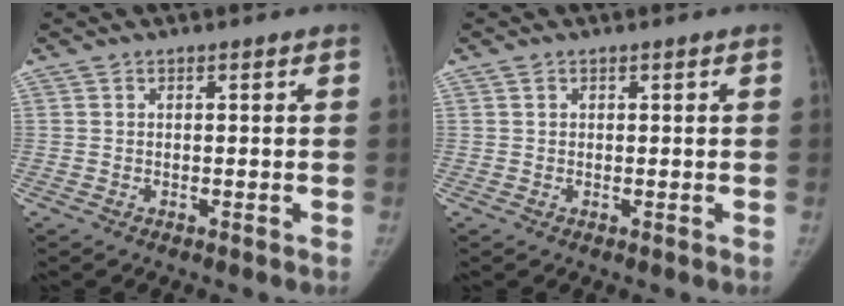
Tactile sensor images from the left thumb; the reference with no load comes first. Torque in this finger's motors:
{"motor_torque": [-0.26, 0.02, 0.07, 0.48, -0.05]}